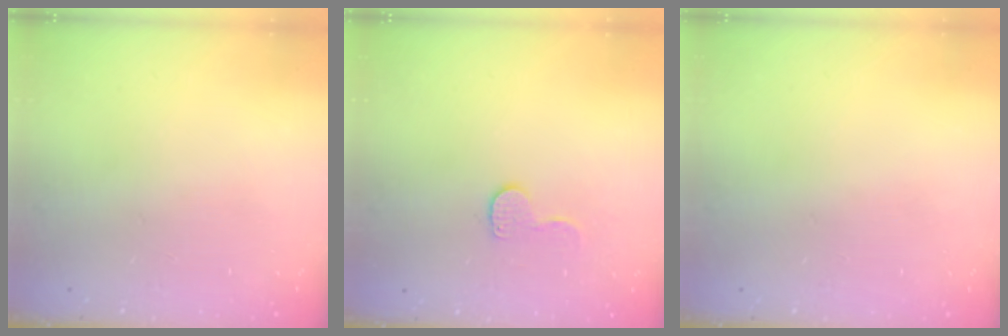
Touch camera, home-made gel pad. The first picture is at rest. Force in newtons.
{"total": 6.8, "press": 6.7, "slide": 0.6}
{"total": 0.5, "press": 0.5, "slide": 0.1}